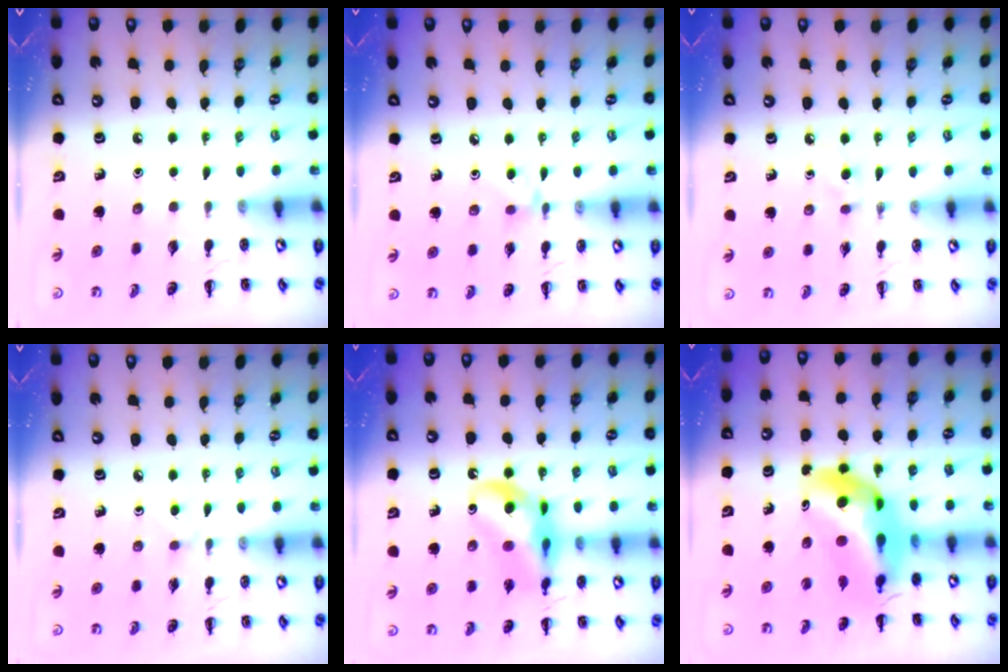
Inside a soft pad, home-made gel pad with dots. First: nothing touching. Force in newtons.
{"total": 5.5, "press": 5.3, "slide": 1.5}
{"total": 2.6, "press": 2.4, "slide": 1.1}
{"total": 2.7, "press": 2.5, "slide": 1.0}
{"total": 14.8, "press": 14.3, "slide": 3.7}
{"total": 13.4, "press": 12.8, "slide": 3.9}